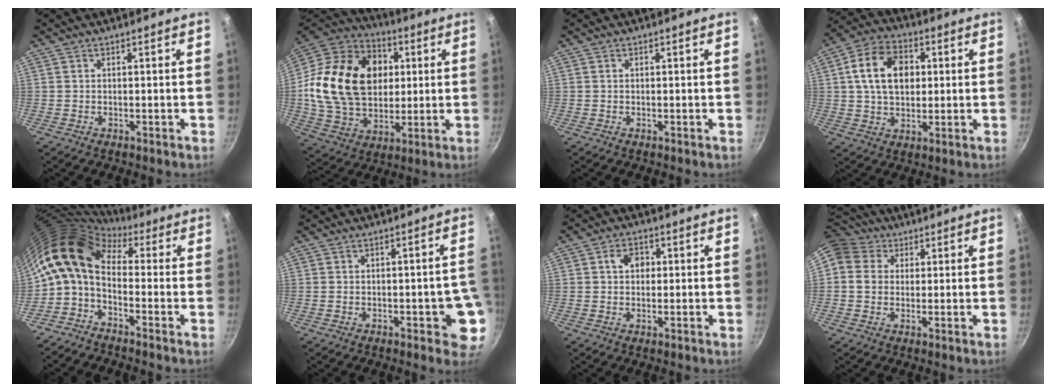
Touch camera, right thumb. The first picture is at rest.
{"total": 26.7, "force": [3.9, 19.5, 17.9], "torque": [-0.294, 0.011, 0.070]}
{"total": 0.0}
{"total": 13.1, "force": [2.4, 9.2, 8.9], "torque": [-0.133, 0.010, 0.031]}
{"total": 10.8, "force": [0.7, 6.5, 8.5], "torque": [-0.162, 0.025, -0.008]}
{"total": 7.0, "force": [-1.7, 3.1, 6.0], "torque": [-0.033, 0.015, -0.018]}
{"total": 4.0, "force": [0.6, 3.1, 2.3], "torque": [-0.022, 0.005, 0.004]}
{"total": 8.1, "force": [3.0, 6.8, 3.3], "torque": [-0.029, 0.002, 0.039]}